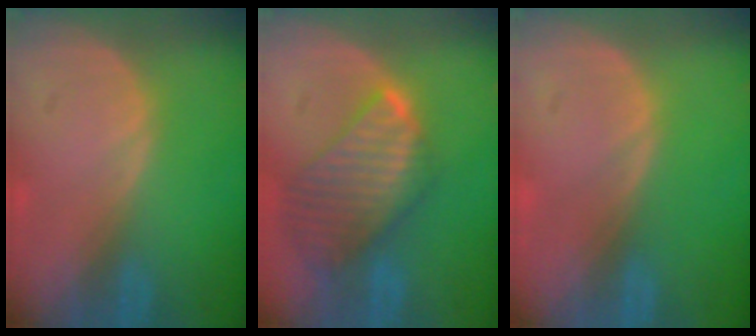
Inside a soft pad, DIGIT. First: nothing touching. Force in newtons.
{"total": 9.7, "press": 8.4, "slide": 4.9}
{"total": 0.0}